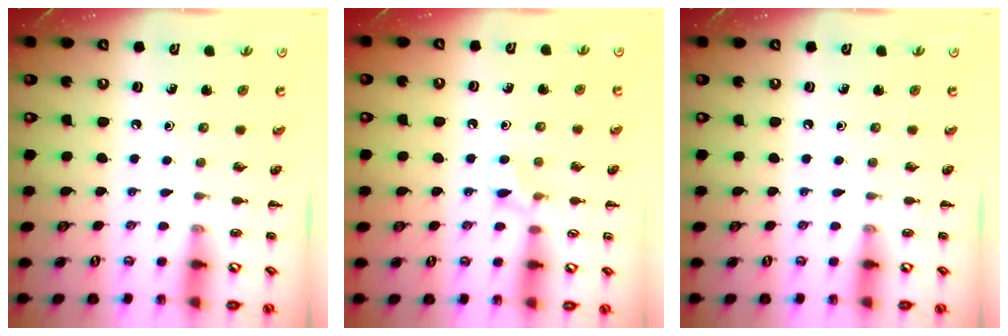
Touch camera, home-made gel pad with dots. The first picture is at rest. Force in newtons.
{"total": 6.4, "press": 6.1, "slide": 1.9}
{"total": 0.0}